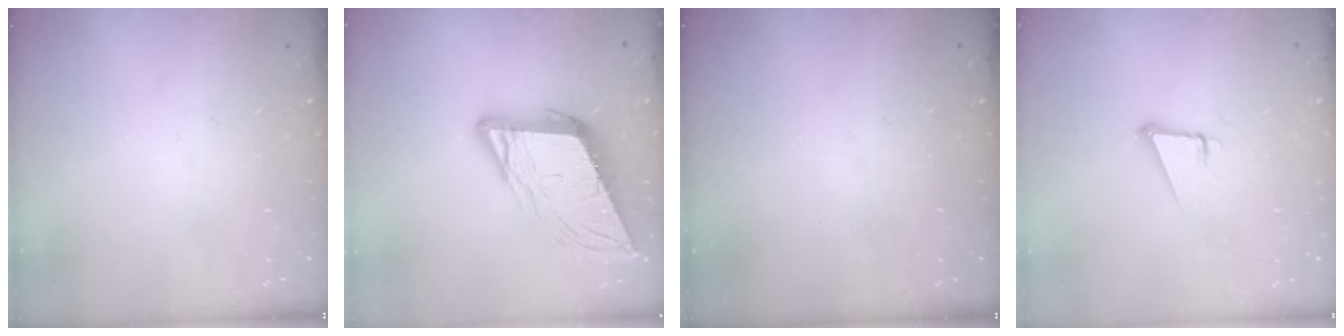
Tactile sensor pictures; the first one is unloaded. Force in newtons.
{"total": 11.6, "press": 11.2, "slide": 2.9}
{"total": 0.0}
{"total": 4.8, "press": 3.6, "slide": 3.1}